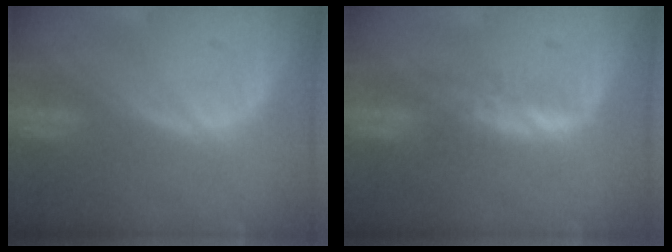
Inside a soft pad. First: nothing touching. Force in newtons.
{"total": 2.3, "press": 2.2, "slide": 0.6}